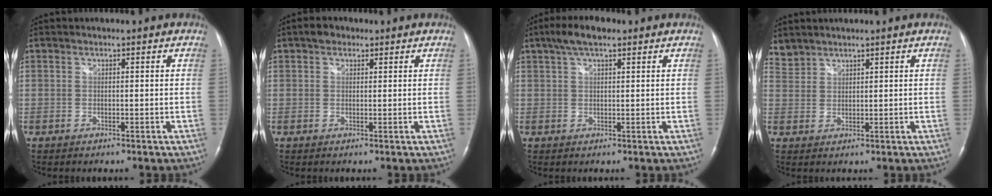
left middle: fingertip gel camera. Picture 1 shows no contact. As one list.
[{"total": 2.0, "force": [1.3, 1.4, 0.8], "torque": [-0.017, 0.011, 0.018]}, {"total": 5.2, "force": [3.4, 1.5, 3.7], "torque": [-0.078, 0.020, 0.059]}, {"total": 2.6, "force": [2.4, 0.8, -0.3], "torque": [0.007, 0.013, 0.051]}]